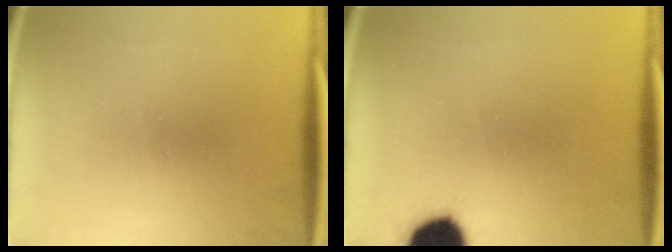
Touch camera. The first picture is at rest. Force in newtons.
{"total": 14.1}